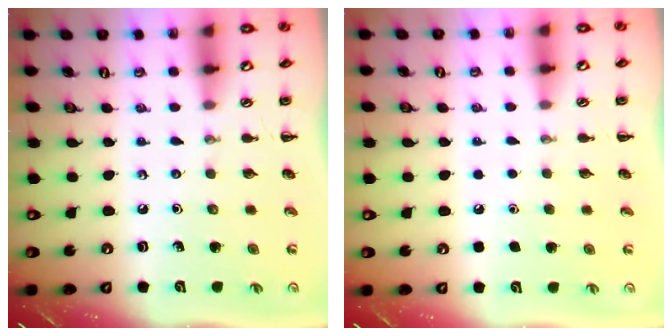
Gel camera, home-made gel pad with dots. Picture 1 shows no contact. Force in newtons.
{"total": 1.6, "press": 1.6, "slide": 0.1}